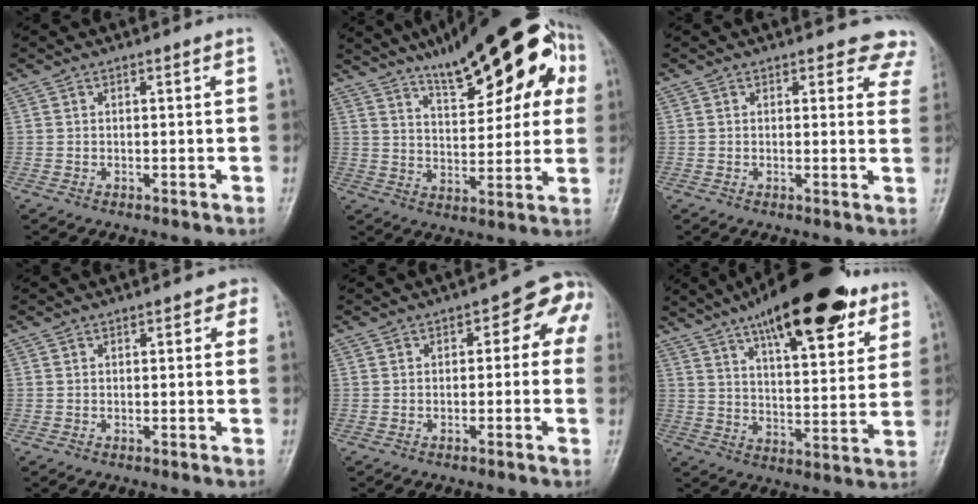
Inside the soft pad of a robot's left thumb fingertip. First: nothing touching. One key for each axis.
{"total": 22.5, "fx": 10.8, "fy": 8.3, "fz": 17.9, "tx": -0.218, "ty": -0.002, "tz": 0.158}
{"total": 6.5, "fx": 5.5, "fy": 3.1, "fz": 1.5, "tx": 0.030, "ty": -0.023, "tz": 0.035}
{"total": 1.7, "fx": 0.4, "fy": 1.2, "fz": 1.2, "tx": 0.009, "ty": 0.006, "tz": -0.006}
{"total": 6.5, "fx": 0.1, "fy": 4.2, "fz": 5.0, "tx": -0.014, "ty": 0.030, "tz": -0.013}
{"total": 23.5, "fx": 14.5, "fy": 8.1, "fz": 16.6, "tx": -0.220, "ty": -0.034, "tz": 0.220}